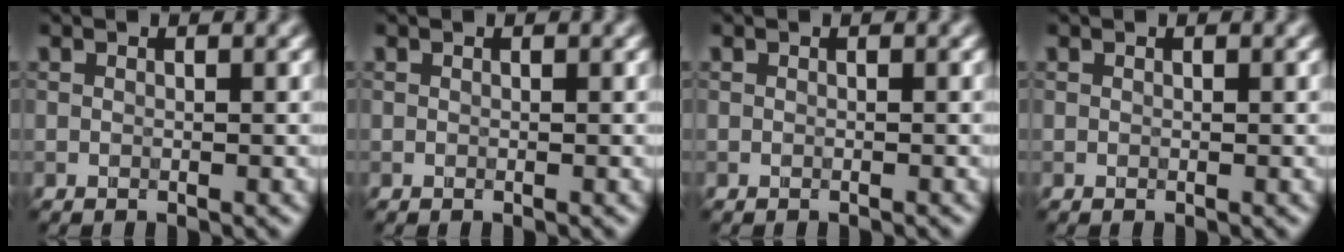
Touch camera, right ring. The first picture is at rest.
{"total": 0.0}
{"total": 0.0}
{"total": 0.0}